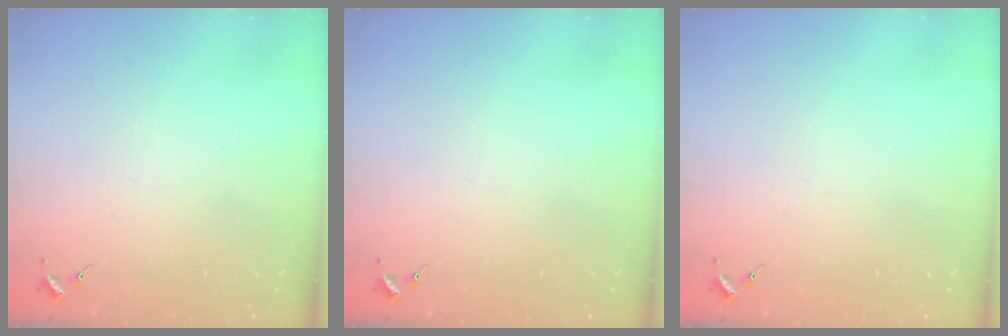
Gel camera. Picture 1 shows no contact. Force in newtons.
{"total": 0.0}
{"total": 0.0}